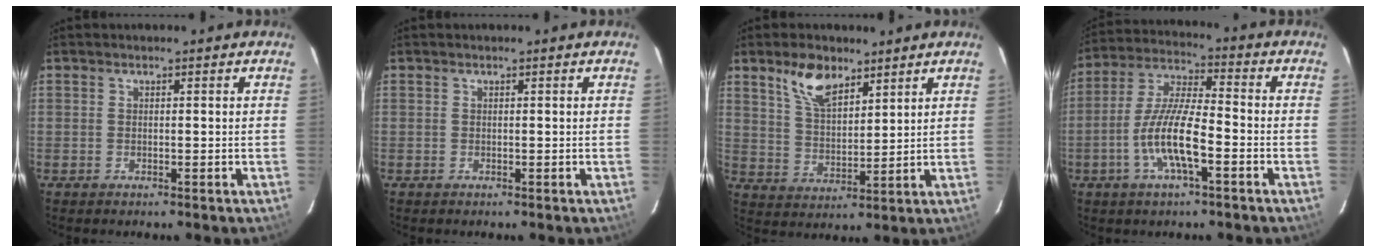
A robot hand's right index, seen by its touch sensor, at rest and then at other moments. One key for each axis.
{"total": 0.0}
{"total": 8.6, "fx": 5.7, "fy": 4.0, "fz": 5.1, "tx": -0.091, "ty": 0.010, "tz": 0.113}
{"total": 11.5, "fx": -4.4, "fy": 2.3, "fz": 10.4, "tx": -0.217, "ty": 0.000, "tz": -0.086}